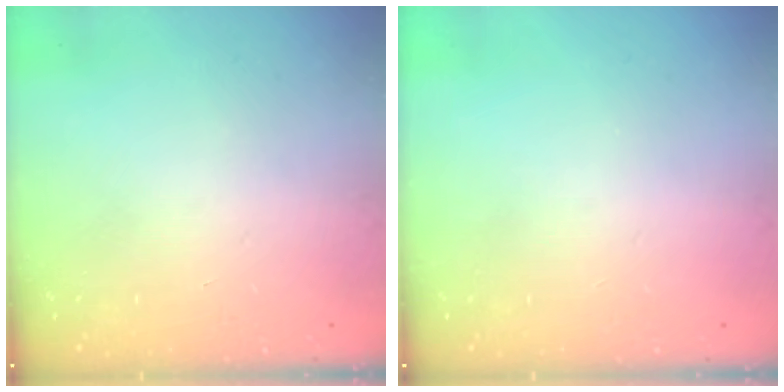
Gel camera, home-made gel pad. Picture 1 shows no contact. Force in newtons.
{"total": 0.0}